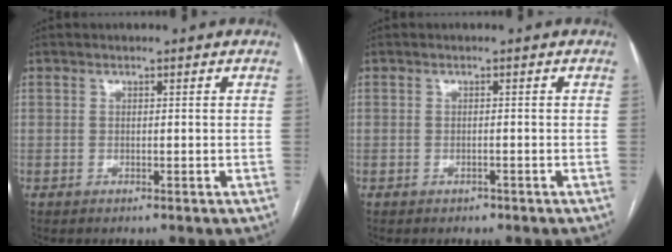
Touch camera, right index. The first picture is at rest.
{"total": 0.7, "force": [-0.5, 0.4, 0.3], "torque": [-0.008, 0.000, -0.005]}